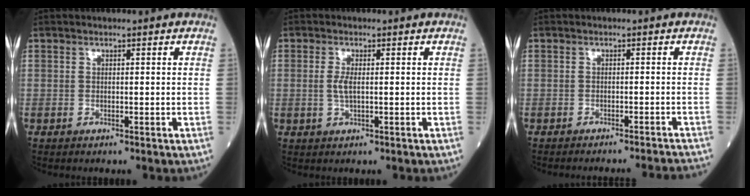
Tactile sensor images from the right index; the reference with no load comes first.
{"total": 2.2, "force": [0.1, 0.6, 2.1], "torque": [-0.049, -0.002, 0.002]}
{"total": 9.2, "force": [-8.9, -1.3, 1.9], "torque": [-0.005, -0.012, -0.100]}